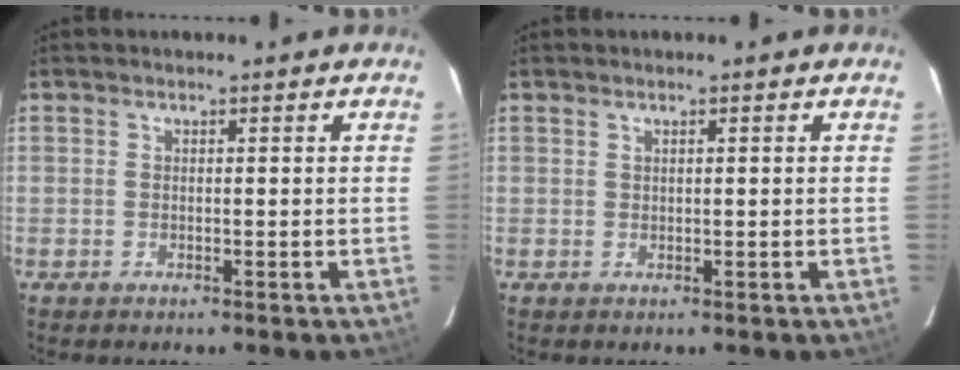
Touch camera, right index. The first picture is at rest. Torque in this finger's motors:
{"motor_torque": [0.04, 0.04, -0.06, 0.00]}